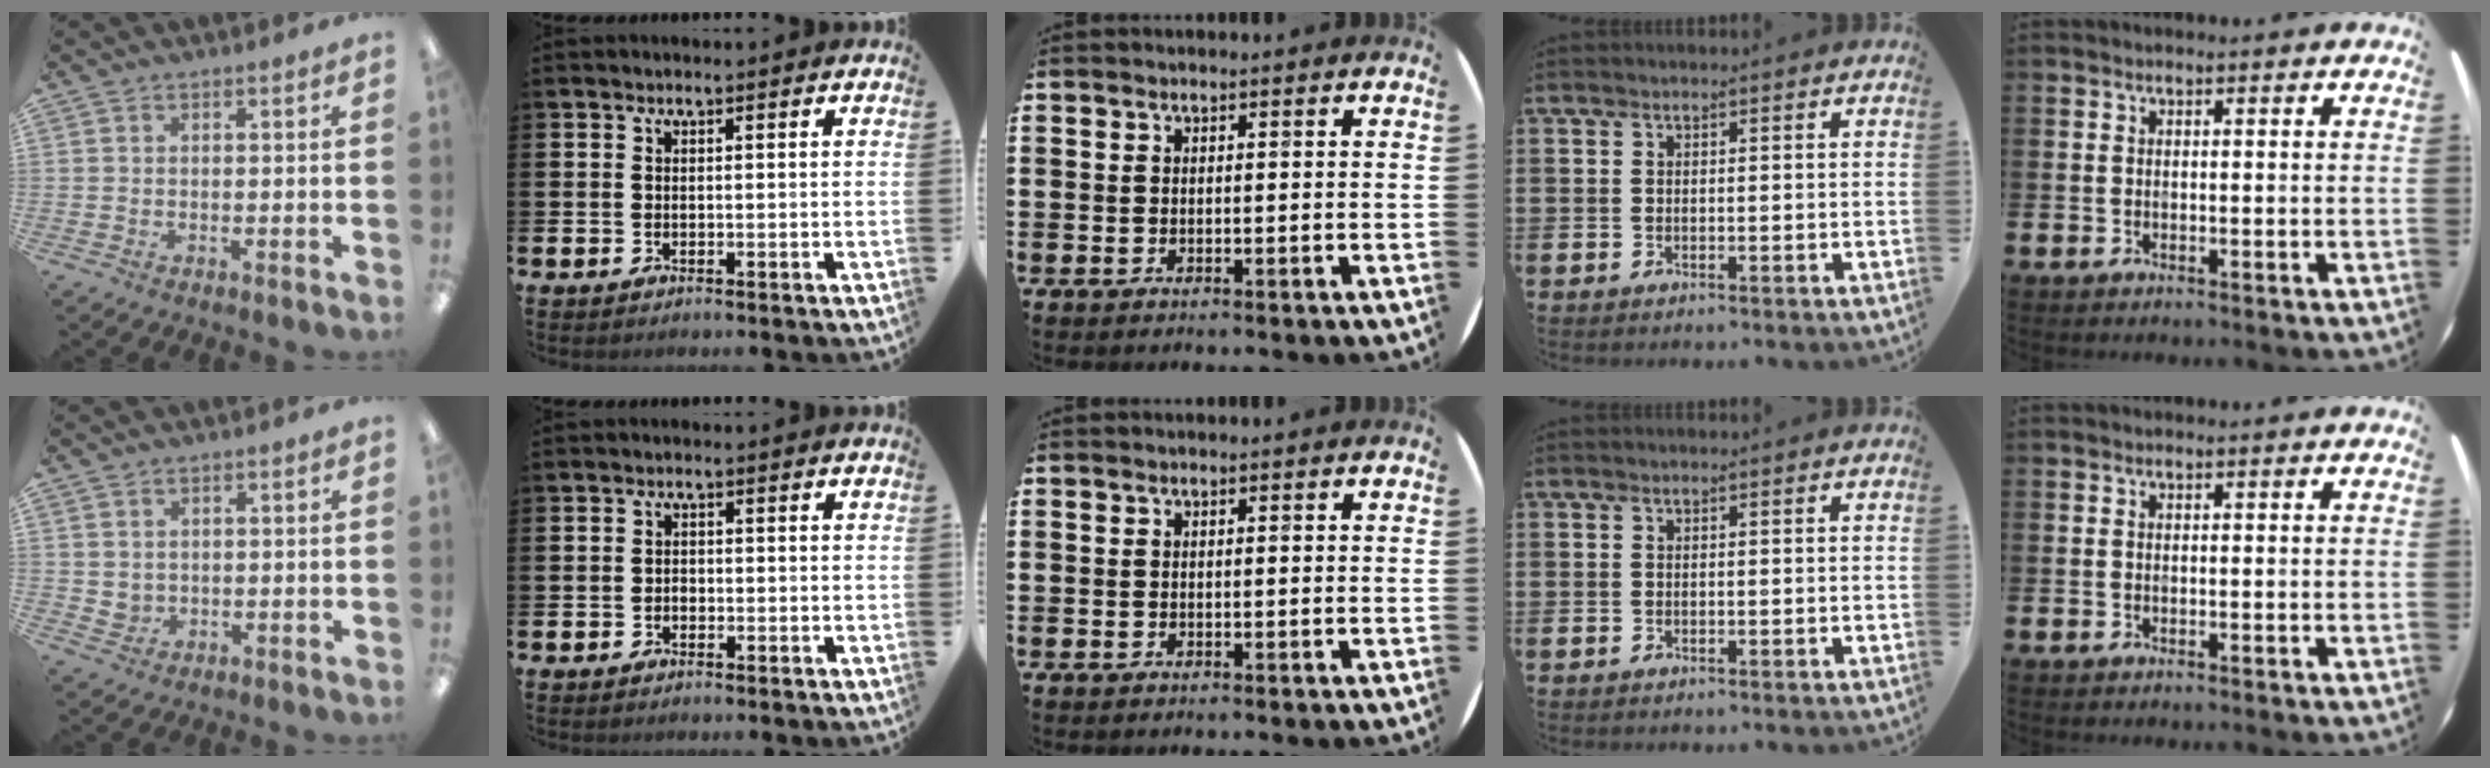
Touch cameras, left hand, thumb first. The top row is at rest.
{"thumb": {"total": 2.4, "force": [1.1, 2.1, 0.5], "torque": [-0.004, -0.003, 0.020]}, "index": {"total": 1.0, "force": [-0.5, 0.7, 0.3], "torque": [-0.005, 0.002, -0.012]}}